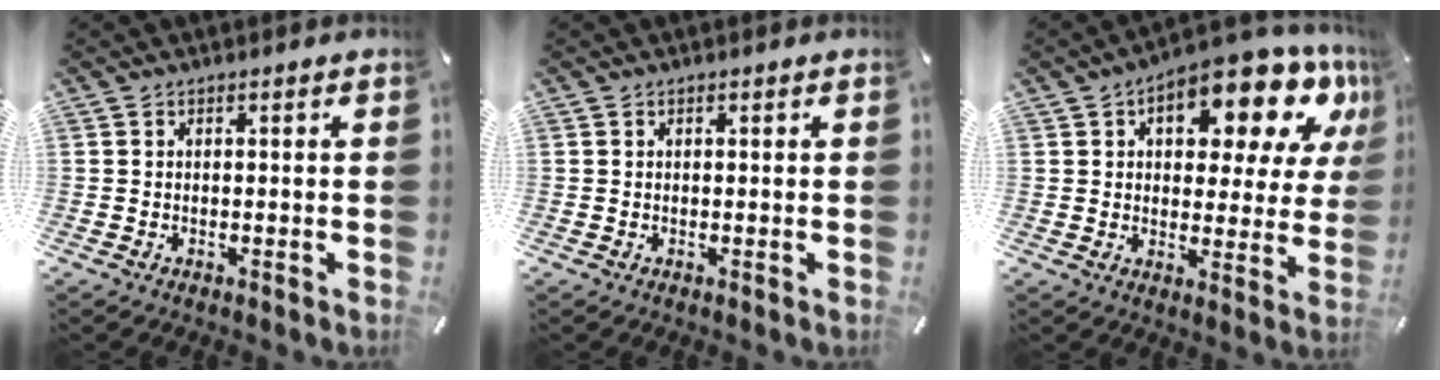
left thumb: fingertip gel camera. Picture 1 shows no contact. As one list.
[{"total": 0.0}, {"total": 16.7, "force": [9.6, 7.3, 11.6], "torque": [-0.157, -0.060, 0.154]}]